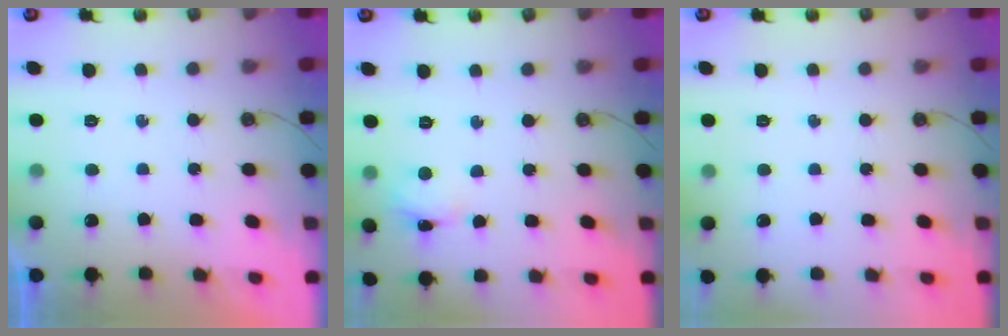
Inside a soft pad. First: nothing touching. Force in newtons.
{"total": 2.9, "press": 2.9, "slide": 0.2}
{"total": 0.0}